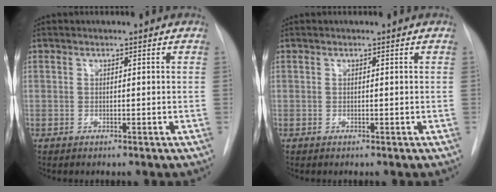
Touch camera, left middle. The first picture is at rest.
{"total": 0.0}